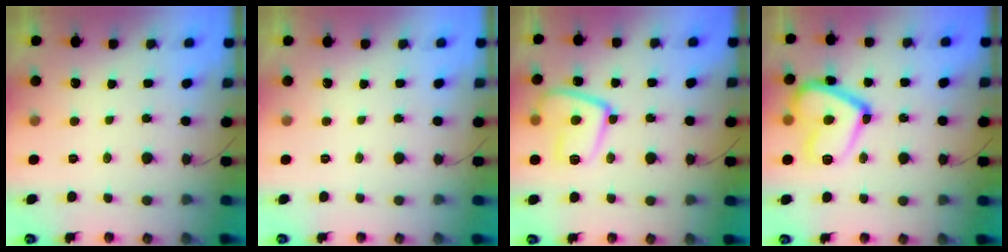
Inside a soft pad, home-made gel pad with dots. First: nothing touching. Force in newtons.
{"total": 0.0}
{"total": 13.7, "press": 13.6, "slide": 1.4}
{"total": 18.3, "press": 18.3, "slide": 1.6}